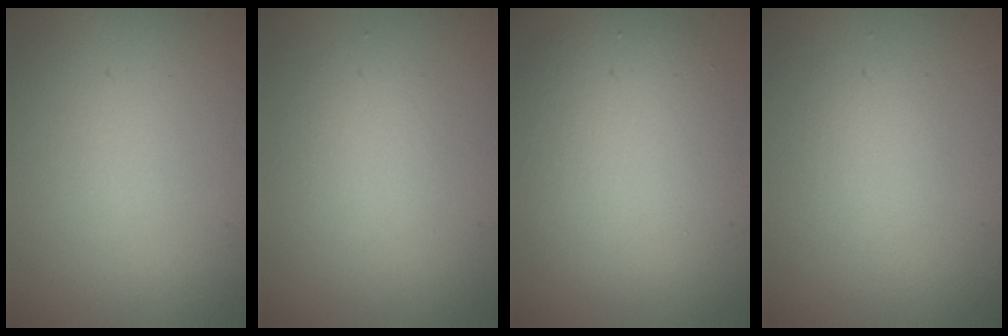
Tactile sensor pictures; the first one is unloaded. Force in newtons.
{"total": 2.0, "press": 2.0, "slide": 0.1}
{"total": 6.4, "press": 6.3, "slide": 0.8}
{"total": 1.4, "press": 1.4, "slide": 0.0}